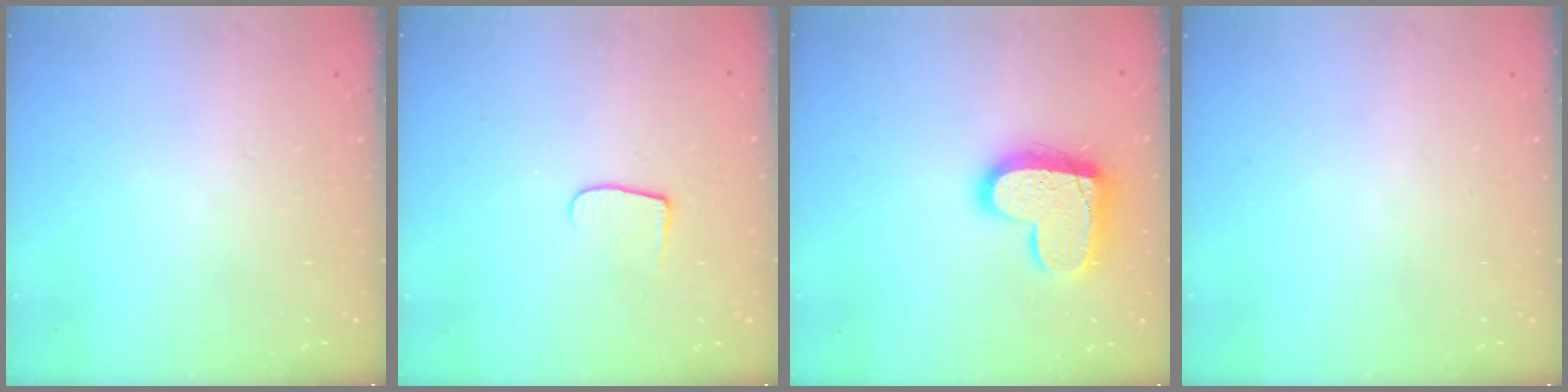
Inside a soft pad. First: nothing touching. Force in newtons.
{"total": 6.1, "press": 6.0, "slide": 0.6}
{"total": 15.7, "press": 15.6, "slide": 1.1}
{"total": 0.0}